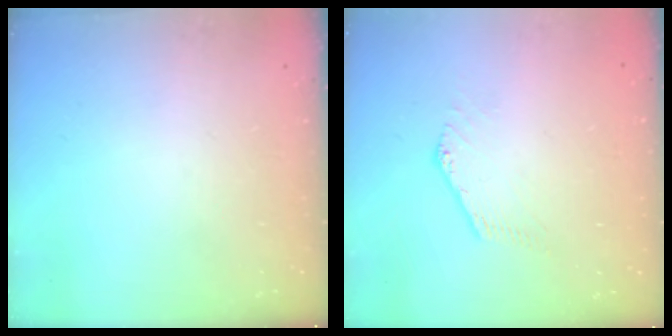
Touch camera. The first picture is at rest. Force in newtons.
{"total": 0.0}